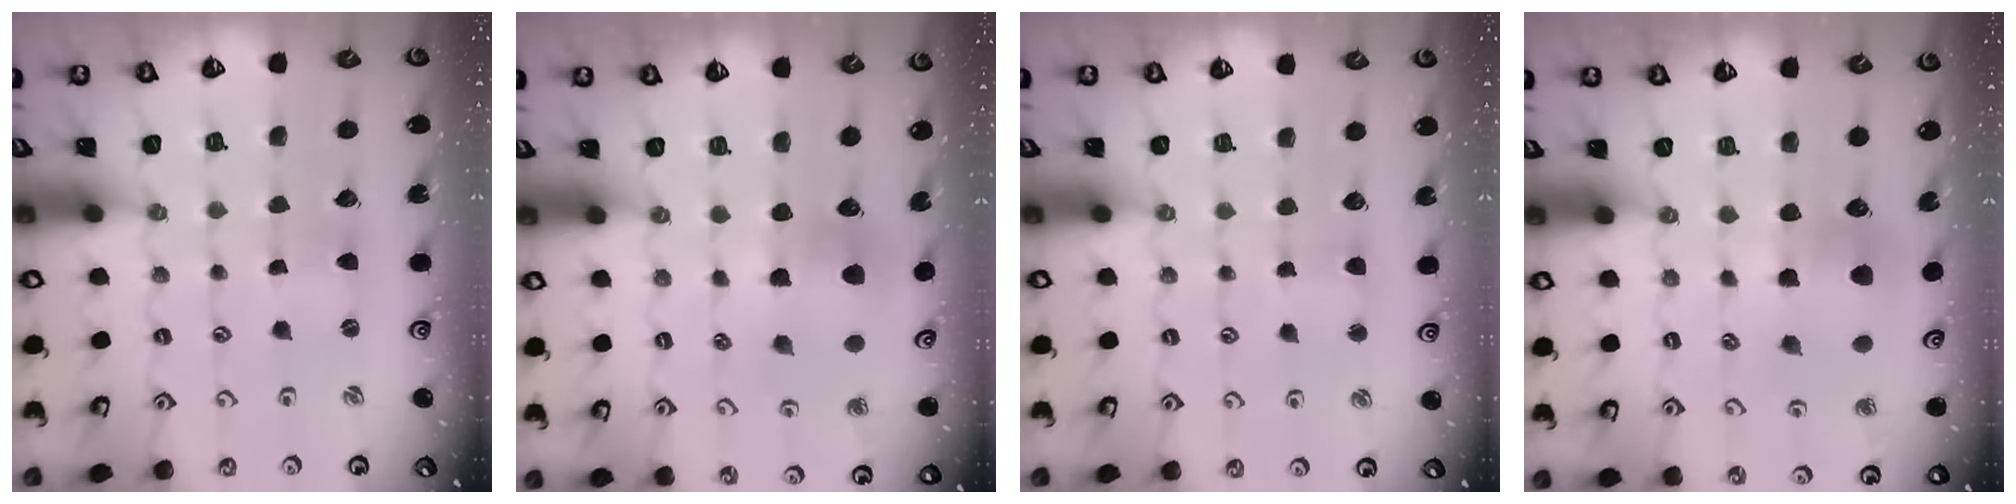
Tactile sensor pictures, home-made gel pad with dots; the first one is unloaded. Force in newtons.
{"total": 7.5, "press": 7.4, "slide": 0.9}
{"total": 2.9, "press": 2.9, "slide": 0.3}
{"total": 7.2, "press": 7.2, "slide": 0.6}